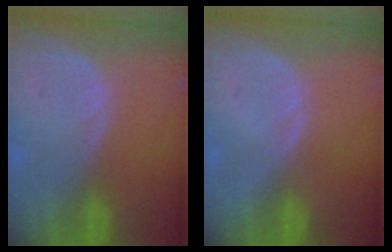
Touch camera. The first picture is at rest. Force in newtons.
{"total": 0.7, "press": 0.5, "slide": 0.4}